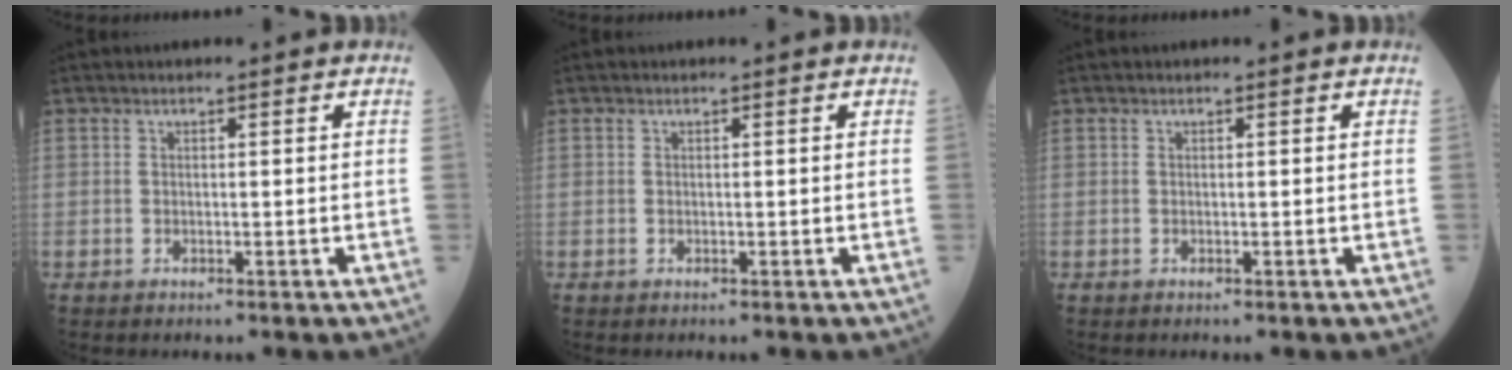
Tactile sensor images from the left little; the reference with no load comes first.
{"total": 0.0}
{"total": 0.0}